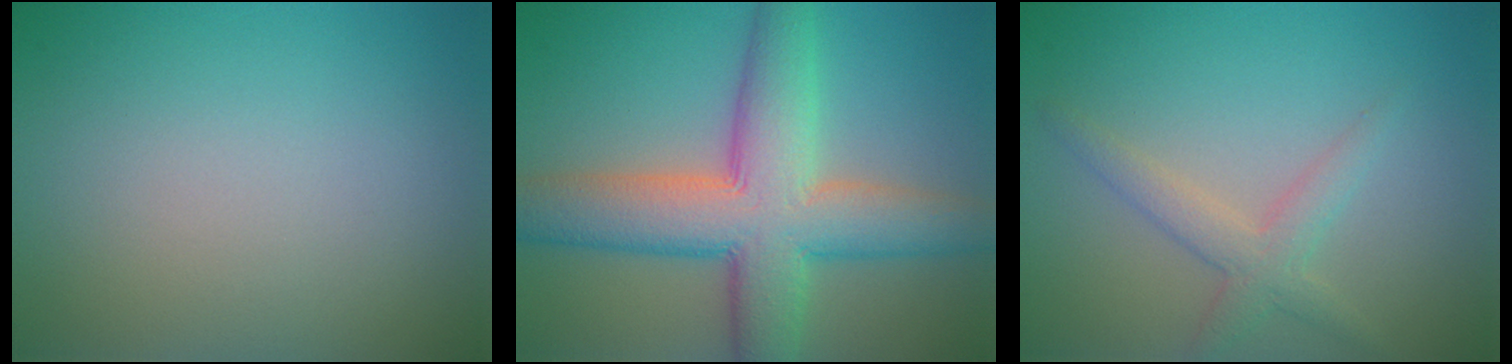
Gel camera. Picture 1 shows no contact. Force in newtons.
{"total": 10.0, "press": 10.0, "slide": 0.4}
{"total": 2.6, "press": 2.6, "slide": 0.2}